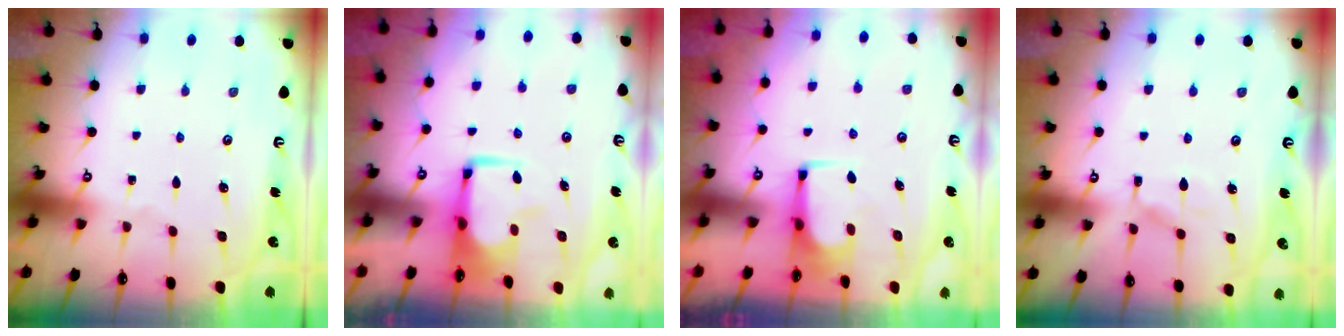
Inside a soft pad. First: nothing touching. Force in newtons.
{"total": 0.6, "press": 0.3, "slide": 0.5}
{"total": 1.5, "press": 1.4, "slide": 0.2}
{"total": 7.6, "press": 7.6, "slide": 0.7}